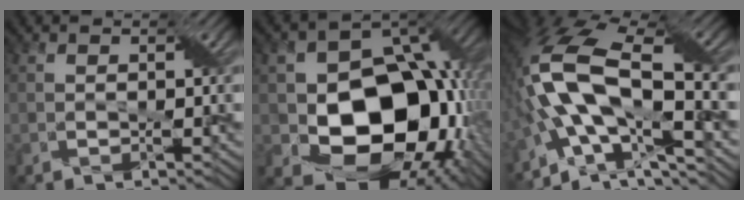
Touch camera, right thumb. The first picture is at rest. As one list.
[{"total": 16.5, "force": [-2.2, 12.6, 10.4], "torque": [-0.139, -0.038, -0.021]}, {"total": 17.5, "force": [-3.2, 7.6, 15.4], "torque": [-0.324, 0.009, -0.074]}]